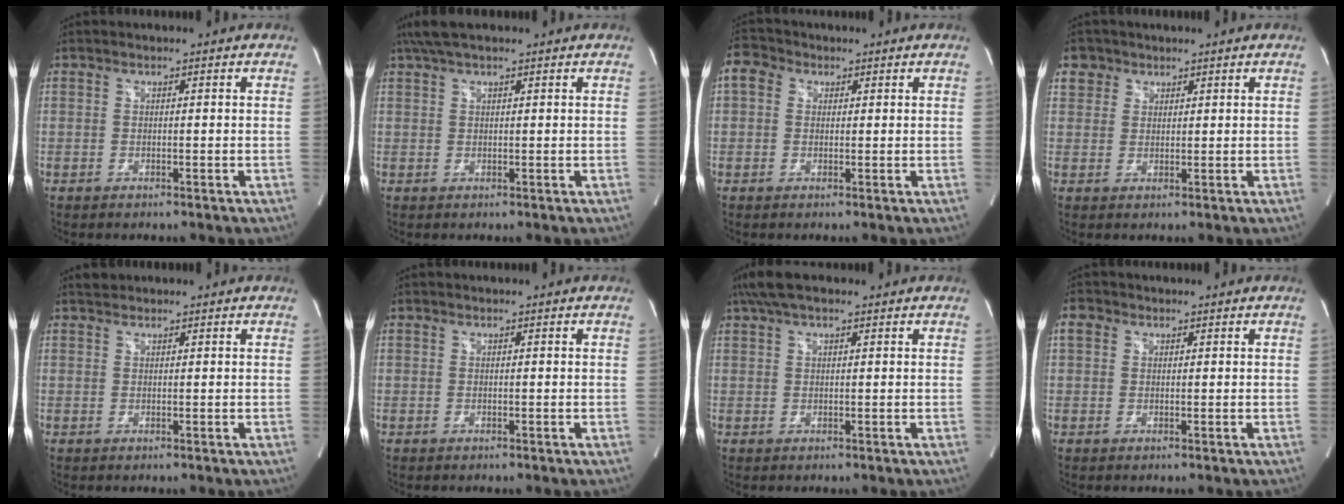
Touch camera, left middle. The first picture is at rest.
{"total": 5.2, "force": [4.1, 0.8, 3.2], "torque": [-0.063, 0.035, 0.076]}
{"total": 4.0, "force": [1.3, 3.3, 1.9], "torque": [-0.042, 0.025, 0.023]}
{"total": 3.0, "force": [1.8, 2.4, 0.1], "torque": [0.004, 0.008, 0.028]}
{"total": 1.0, "force": [0.9, 0.3, 0.0], "torque": [-0.009, 0.009, 0.019]}
{"total": 0.0}
{"total": 5.5, "force": [4.0, 1.5, 3.4], "torque": [-0.071, 0.036, 0.075]}
{"total": 2.0, "force": [0.9, 1.7, 0.8], "torque": [-0.016, 0.013, 0.014]}